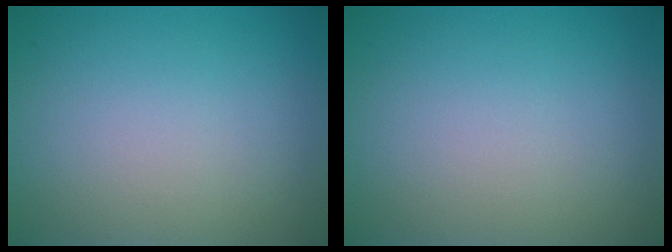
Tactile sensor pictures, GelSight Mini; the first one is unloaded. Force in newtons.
{"total": 0.0}